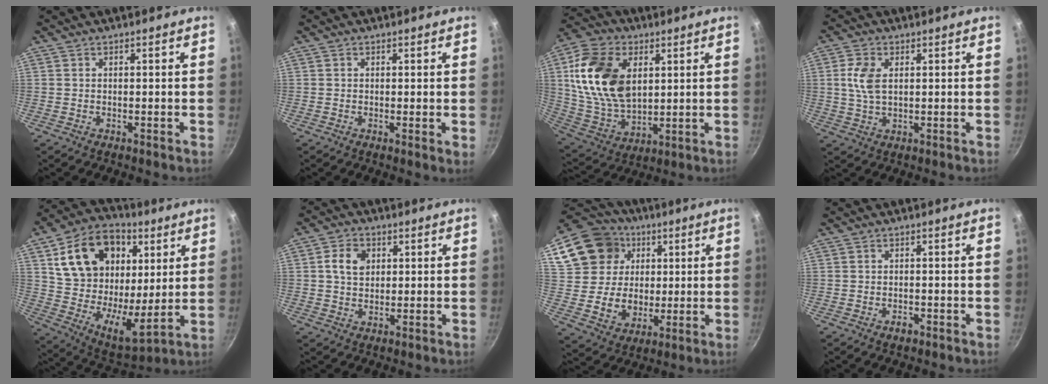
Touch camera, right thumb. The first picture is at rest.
{"total": 1.0, "force": [0.1, 0.0, 1.0], "torque": [-0.014, -0.009, -0.003]}
{"total": 19.4, "force": [4.6, 12.8, 13.8], "torque": [-0.242, -0.010, 0.096]}
{"total": 5.9, "force": [1.2, 3.5, 4.6], "torque": [-0.092, 0.000, 0.023]}
{"total": 23.6, "force": [9.2, 15.6, 15.2], "torque": [-0.234, -0.029, 0.155]}
{"total": 5.7, "force": [1.4, 4.3, 3.4], "torque": [-0.045, 0.005, 0.021]}
{"total": 20.6, "force": [5.6, 17.9, 8.6], "torque": [-0.153, 0.027, 0.115]}
{"total": 1.5, "force": [-0.9, 0.8, 0.8], "torque": [-0.010, 0.008, -0.014]}